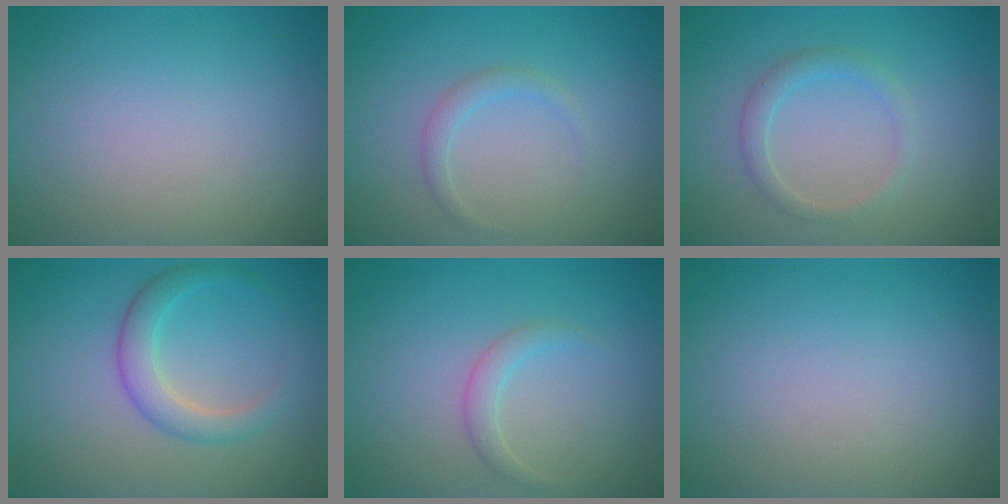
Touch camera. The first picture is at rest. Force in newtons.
{"total": 1.3, "press": 1.3, "slide": 0.1}
{"total": 1.9, "press": 1.9, "slide": 0.1}
{"total": 2.9, "press": 2.9, "slide": 0.1}
{"total": 1.4, "press": 1.4, "slide": 0.0}
{"total": 0.0}